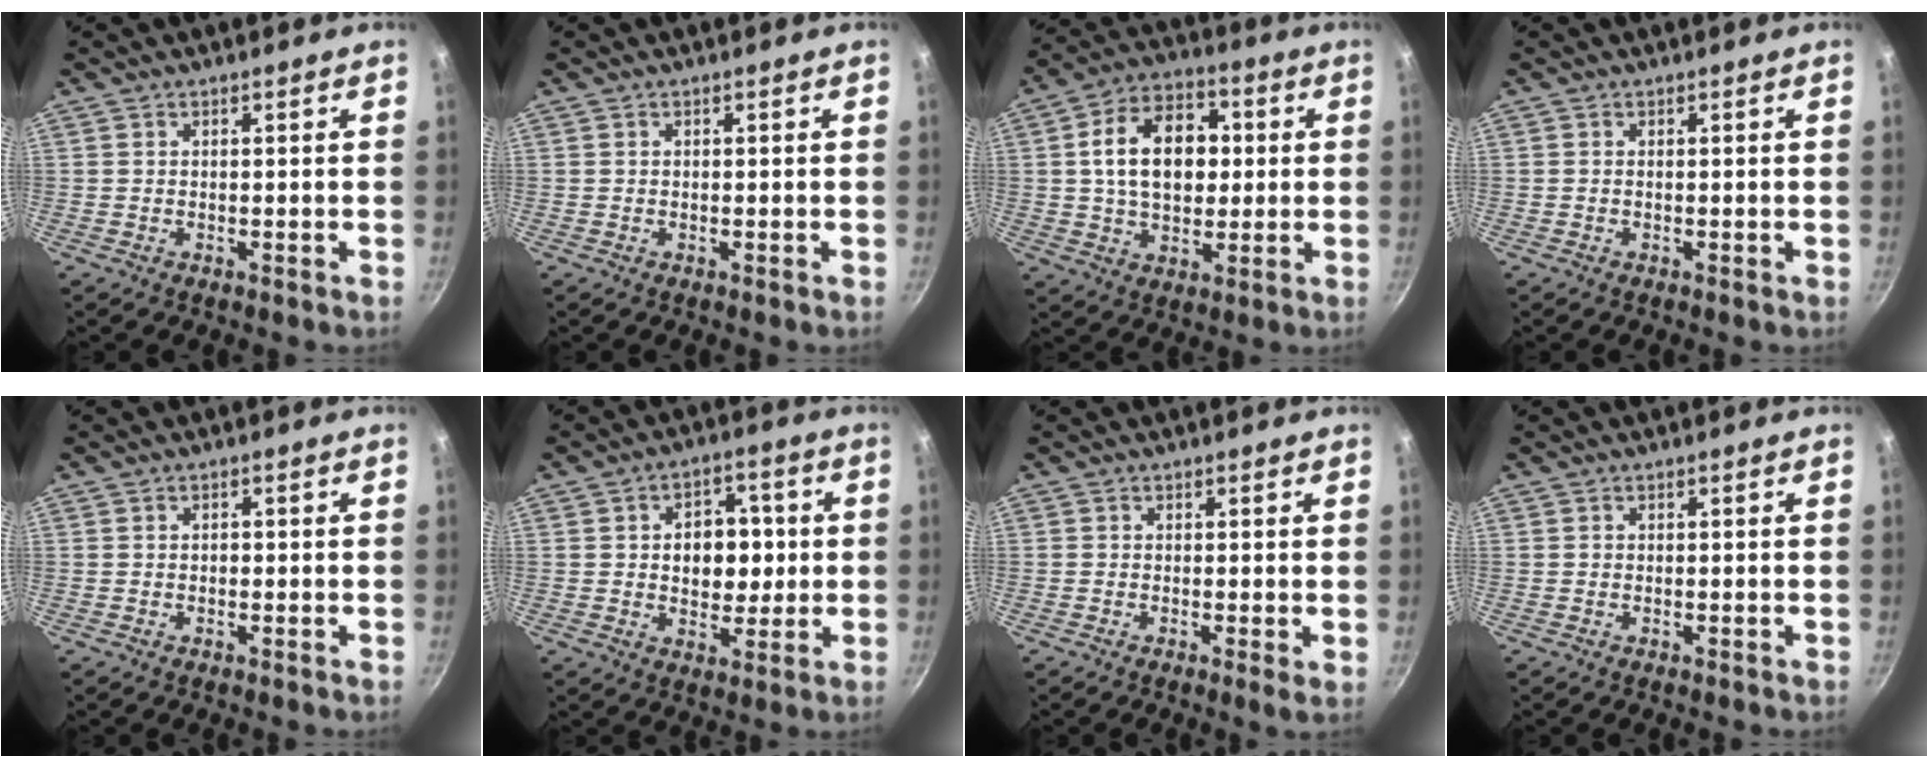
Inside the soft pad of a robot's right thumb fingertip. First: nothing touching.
{"total": 0.0}
{"total": 15.5, "force": [1.9, 10.6, 11.2], "torque": [-0.148, 0.018, 0.023]}
{"total": 0.0}
{"total": 0.7, "force": [-0.2, 0.5, 0.3], "torque": [-0.003, 0.004, -0.003]}
{"total": 9.9, "force": [0.7, 7.2, 6.8], "torque": [-0.055, 0.006, 0.009]}
{"total": 1.5, "force": [0.0, 0.3, 1.5], "torque": [-0.024, -0.007, -0.005]}
{"total": 0.0}